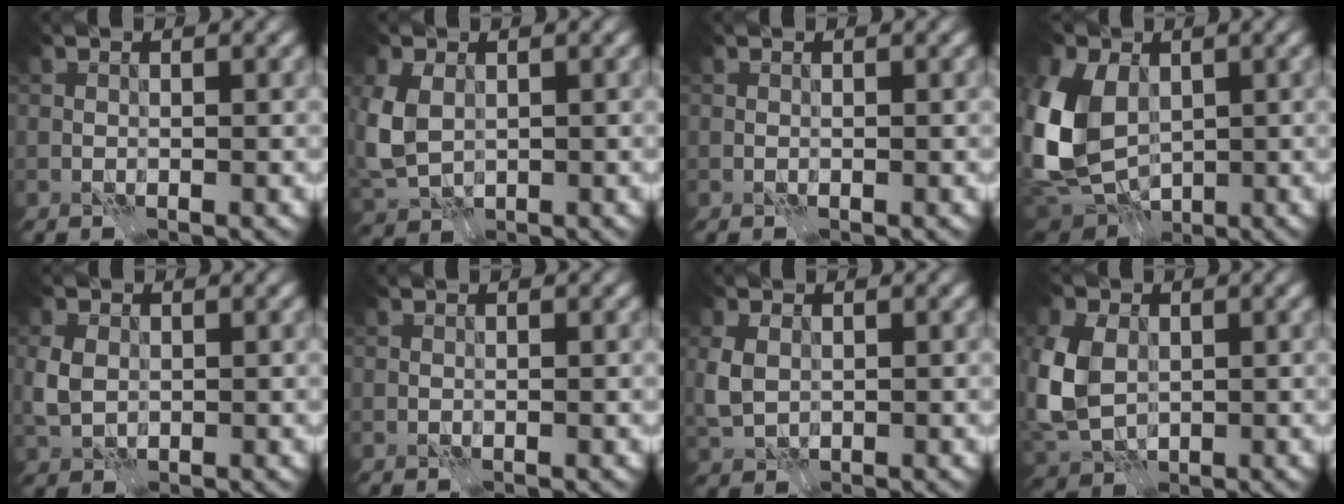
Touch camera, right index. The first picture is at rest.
{"total": 4.9, "force": [0.4, 3.6, 3.3], "torque": [-0.092, -0.004, 0.007]}
{"total": 0.0}
{"total": 11.1, "force": [0.7, 7.7, 8.0], "torque": [-0.207, -0.006, 0.003]}
{"total": 2.8, "force": [0.1, 2.2, 1.8], "torque": [-0.046, 0.001, 0.000]}
{"total": 0.0}
{"total": 3.1, "force": [0.2, 2.3, 2.0], "torque": [-0.055, -0.002, 0.006]}
{"total": 7.6, "force": [0.4, 5.7, 5.0], "torque": [-0.139, 0.000, 0.001]}